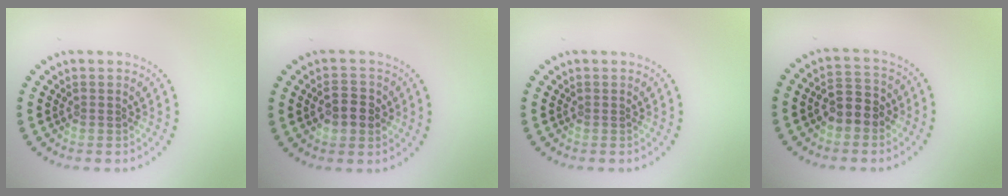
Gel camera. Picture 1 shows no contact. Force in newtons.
{"total": 2.8, "press": 2.7, "slide": 0.3}
{"total": 0.0}
{"total": 3.1, "press": 3.1, "slide": 0.7}